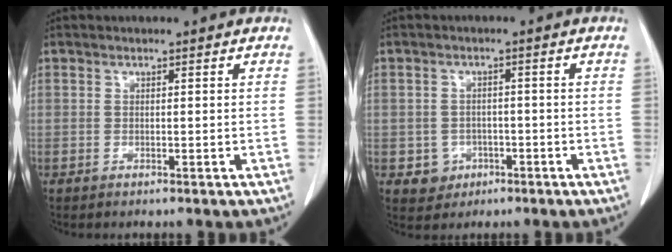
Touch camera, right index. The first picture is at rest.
{"total": 3.8, "force": [-1.3, 3.5, 0.4], "torque": [0.003, 0.013, -0.010]}